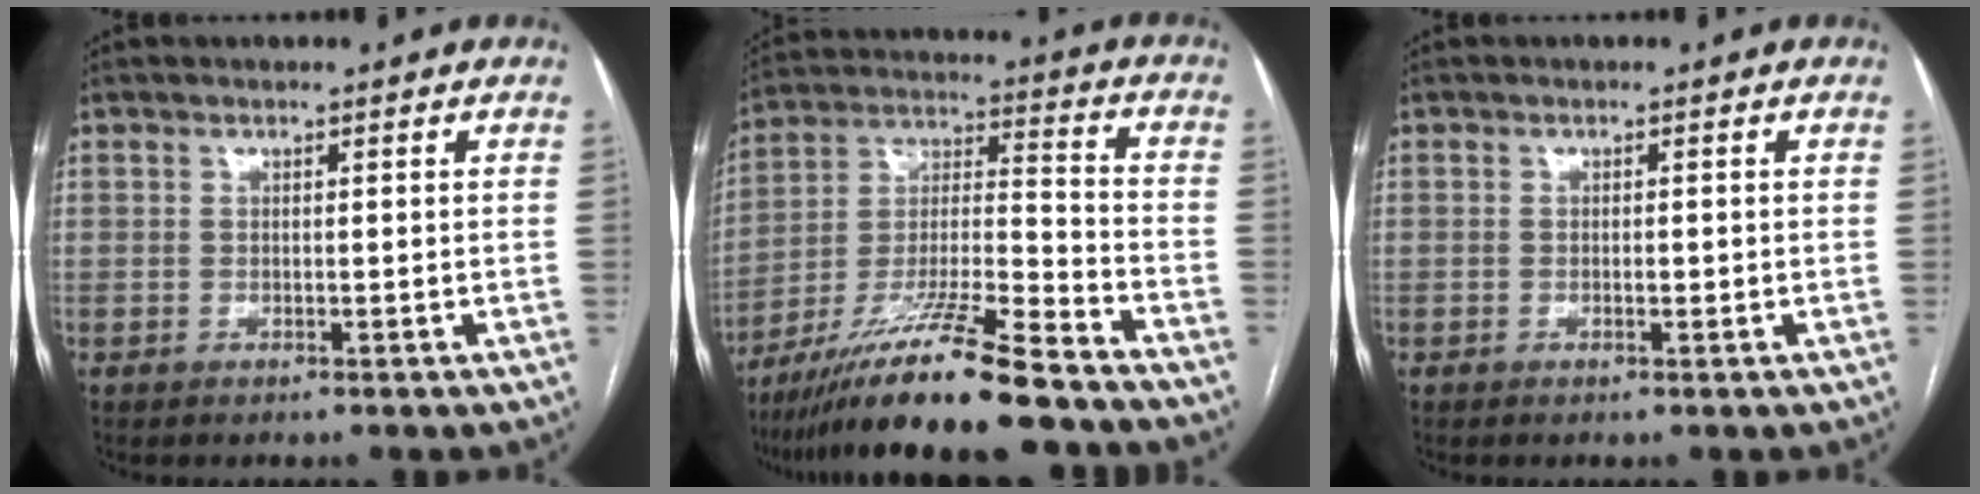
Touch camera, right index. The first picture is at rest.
{"total": 18.7, "force": [-14.5, 0.8, 11.8], "torque": [-0.233, -0.025, -0.260]}
{"total": 0.8, "force": [-0.1, 0.4, 0.7], "torque": [-0.012, 0.000, -0.002]}